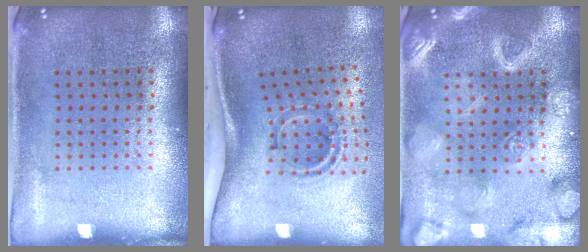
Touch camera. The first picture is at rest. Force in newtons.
{"total": 2.0, "press": 1.1, "slide": 1.6}
{"total": 3.4, "press": 3.4, "slide": 0.4}